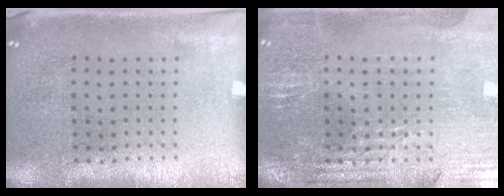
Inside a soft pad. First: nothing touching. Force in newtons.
{"total": 2.9, "press": 2.9, "slide": 0.5}